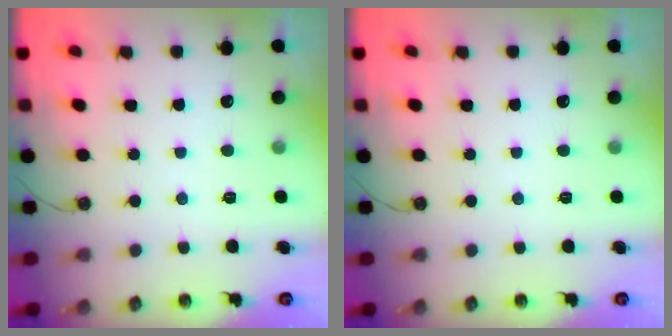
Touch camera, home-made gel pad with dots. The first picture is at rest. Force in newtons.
{"total": 0.0}